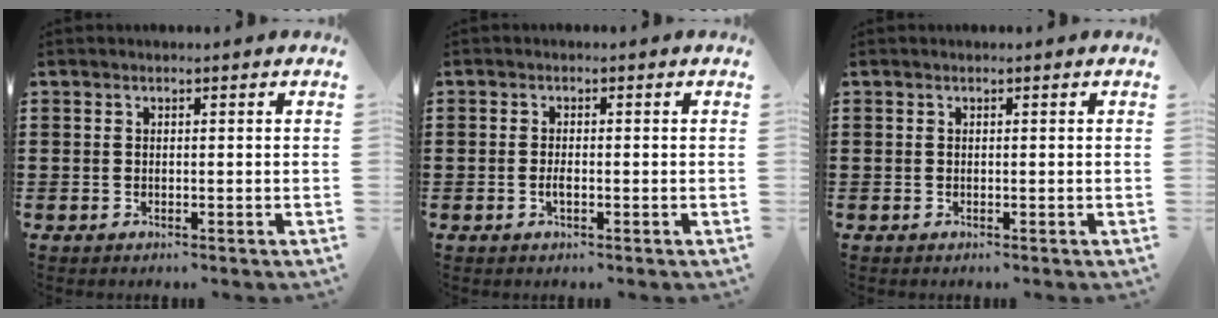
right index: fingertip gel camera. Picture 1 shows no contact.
{"total": 1.5, "force": [-0.4, 0.5, 1.4], "torque": [-0.026, -0.002, -0.007]}
{"total": 0.0}